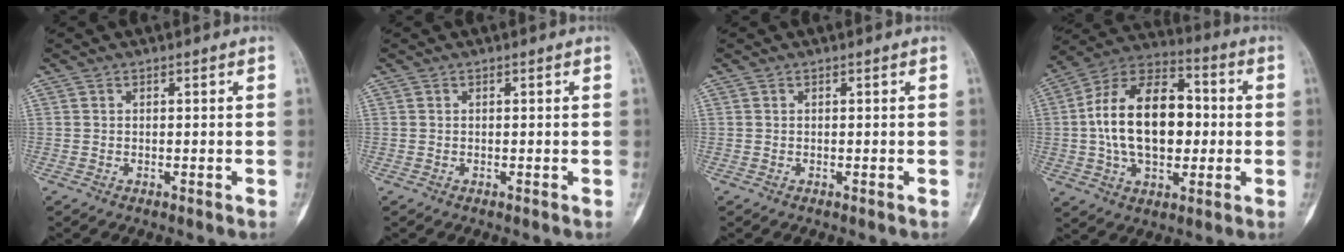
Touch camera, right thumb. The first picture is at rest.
{"total": 0.0}
{"total": 0.0}
{"total": 20.2, "force": [0.3, 12.3, 16.1], "torque": [-0.254, 0.028, 0.002]}